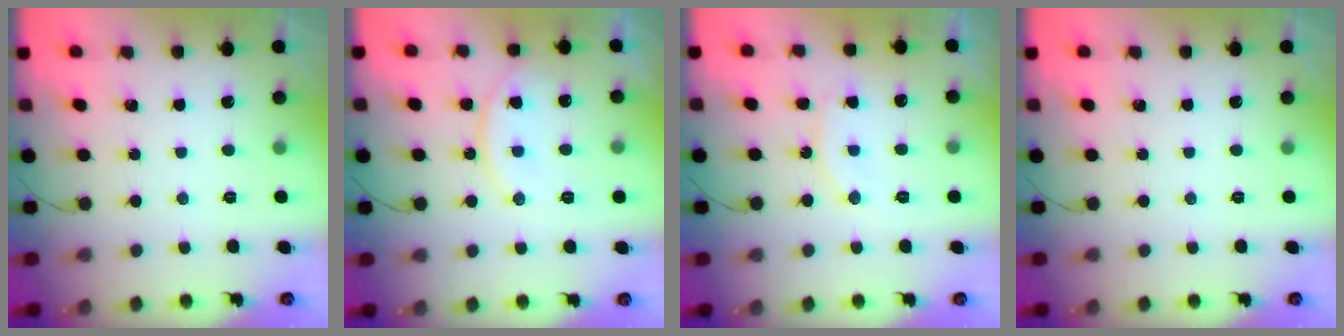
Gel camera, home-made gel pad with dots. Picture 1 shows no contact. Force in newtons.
{"total": 13.9, "press": 13.5, "slide": 3.3}
{"total": 8.5, "press": 8.5, "slide": 0.4}
{"total": 0.0}